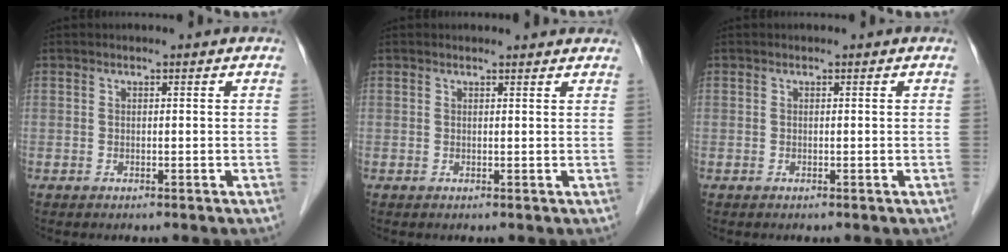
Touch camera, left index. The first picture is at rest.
{"total": 3.0, "force": [2.9, 0.4, 0.4], "torque": [-0.012, 0.007, 0.026]}
{"total": 0.0}